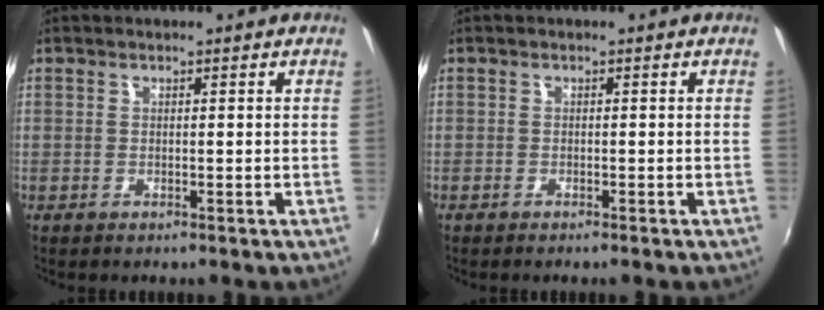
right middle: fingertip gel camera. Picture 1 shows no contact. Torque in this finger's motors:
{"motor_torque": [-0.15, -0.15, -0.02, -0.01]}